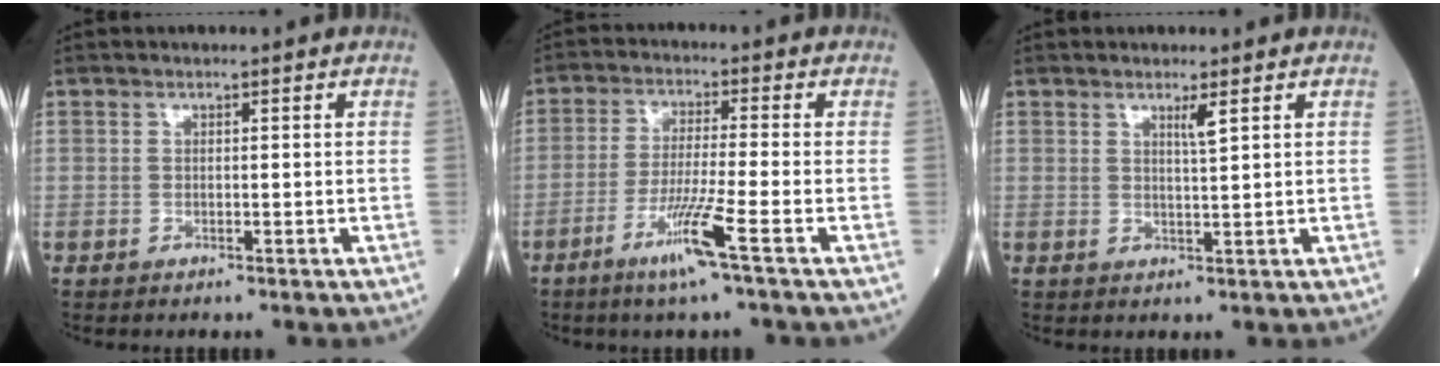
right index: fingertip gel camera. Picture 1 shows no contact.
{"total": 7.3, "force": [-3.7, -1.3, 6.2], "torque": [-0.118, -0.020, -0.075]}
{"total": 2.0, "force": [1.3, -0.3, 1.4], "torque": [-0.026, -0.004, 0.026]}